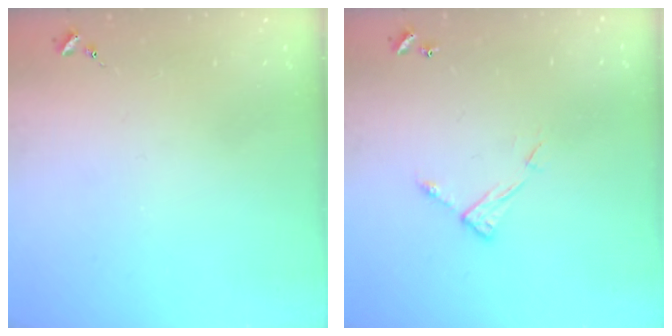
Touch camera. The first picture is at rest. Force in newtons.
{"total": 6.3, "press": 6.3, "slide": 0.4}